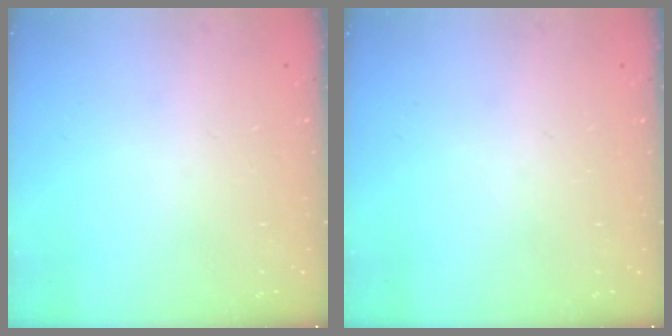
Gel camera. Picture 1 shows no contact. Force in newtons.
{"total": 0.0}